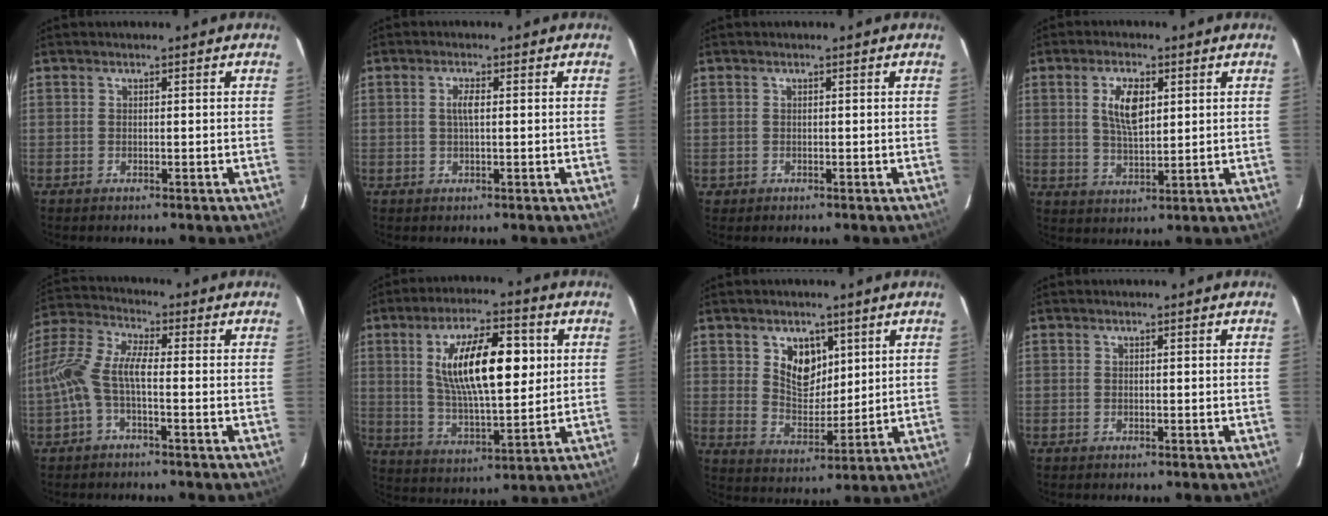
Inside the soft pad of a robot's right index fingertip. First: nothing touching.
{"total": 2.1, "force": [0.2, 0.4, 2.1], "torque": [-0.041, 0.003, 0.003]}
{"total": 1.2, "force": [-0.1, 1.1, 0.0], "torque": [0.000, 0.003, 0.000]}
{"total": 7.1, "force": [2.2, 3.2, 6.0], "torque": [-0.109, 0.005, 0.044]}
{"total": 8.7, "force": [-2.1, 2.7, 8.1], "torque": [-0.187, 0.012, -0.044]}
{"total": 17.0, "force": [4.0, 5.7, 15.5], "torque": [-0.270, 0.013, 0.074]}
{"total": 8.2, "force": [3.6, 5.7, 4.6], "torque": [-0.074, 0.000, 0.073]}
{"total": 0.0}